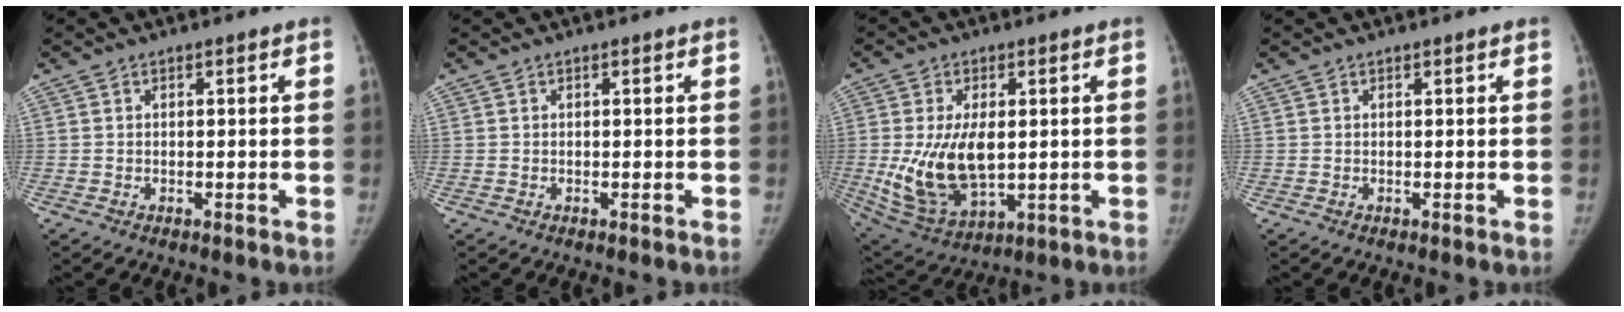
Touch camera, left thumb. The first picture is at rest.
{"total": 0.0}
{"total": 14.7, "force": [-0.1, 8.3, 12.2], "torque": [-0.223, -0.014, 0.018]}
{"total": 0.0}